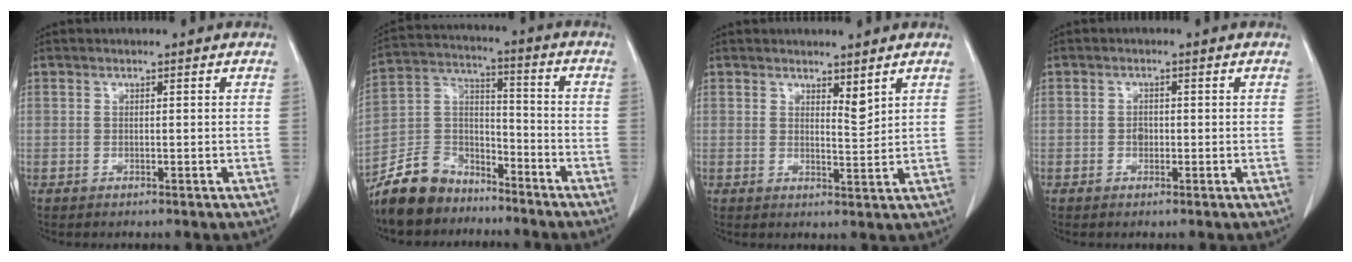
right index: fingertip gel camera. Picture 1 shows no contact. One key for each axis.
{"total": 10.9, "fx": -9.0, "fy": 5.7, "fz": 2.2, "tx": -0.061, "ty": 0.031, "tz": -0.171}
{"total": 2.5, "fx": 1.9, "fy": 0.6, "fz": 1.4, "tx": -0.028, "ty": -0.014, "tz": 0.037}
{"total": 1.3, "fx": -0.2, "fy": 1.0, "fz": 0.8, "tx": -0.013, "ty": 0.004, "tz": -0.004}